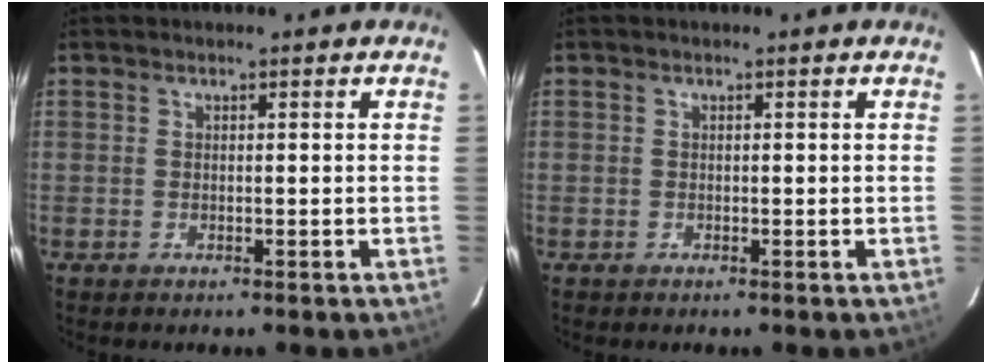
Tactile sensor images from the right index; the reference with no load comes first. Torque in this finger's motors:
{"motor_torque": [-0.32, 0.15, -0.44, -0.19]}